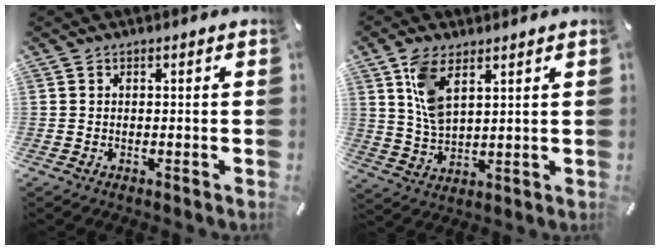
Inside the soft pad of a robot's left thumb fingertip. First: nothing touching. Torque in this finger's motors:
{"motor_torque": [1.49, 1.41, 1.05, -1.02, 0.48]}